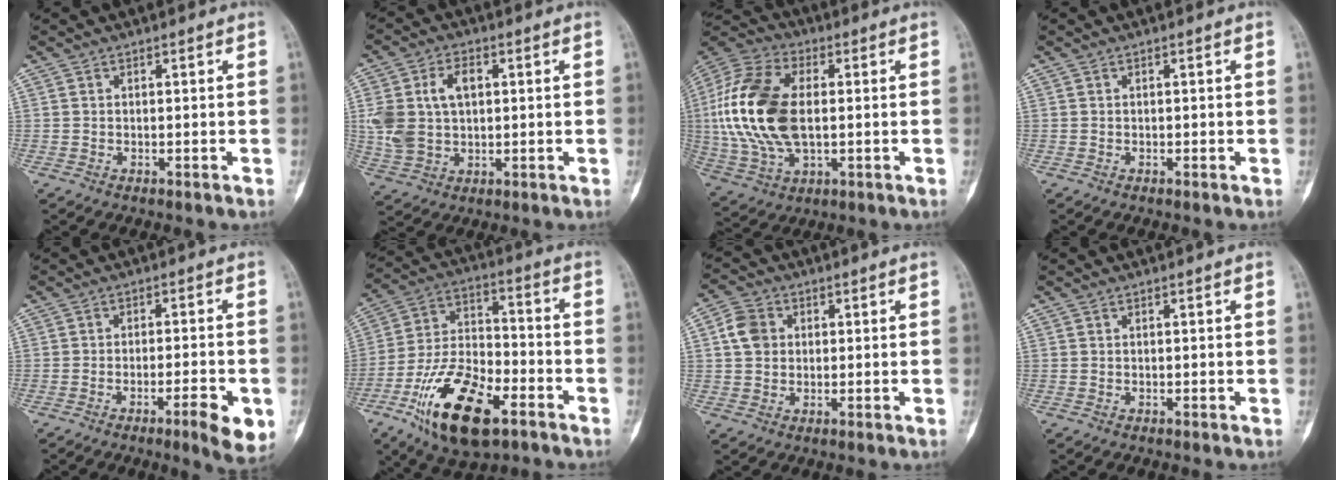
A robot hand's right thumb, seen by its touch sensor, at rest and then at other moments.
{"total": 10.9, "force": [1.9, 7.3, 7.9], "torque": [-0.156, 0.010, 0.046]}
{"total": 21.0, "force": [0.9, 12.2, 17.1], "torque": [-0.368, 0.004, 0.019]}
{"total": 0.0}
{"total": 7.6, "force": [-3.1, 1.4, 6.8], "torque": [-0.098, 0.004, -0.041]}
{"total": 19.7, "force": [-9.9, 9.0, 14.5], "torque": [-0.257, 0.051, -0.172]}
{"total": 5.8, "force": [1.1, 4.7, 3.1], "torque": [-0.049, 0.007, 0.016]}
{"total": 0.0}